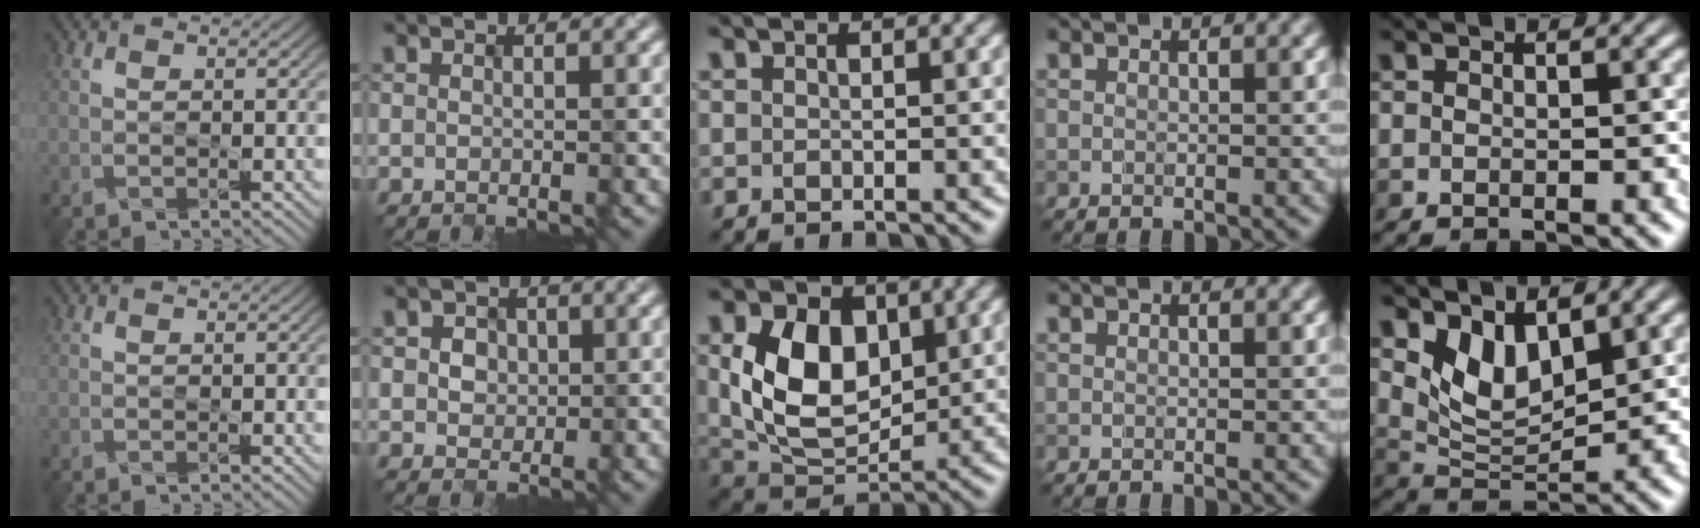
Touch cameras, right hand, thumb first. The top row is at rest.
{"index": {"total": 2.7, "force": [1.0, 2.3, 1.1], "torque": [-0.028, 0.017, 0.010]}, "middle": {"total": 7.6, "force": [1.4, 5.2, 5.4], "torque": [-0.114, -0.005, 0.030]}, "little": {"total": 3.9, "force": [2.4, 1.8, 2.5], "torque": [-0.054, -0.012, 0.041]}}